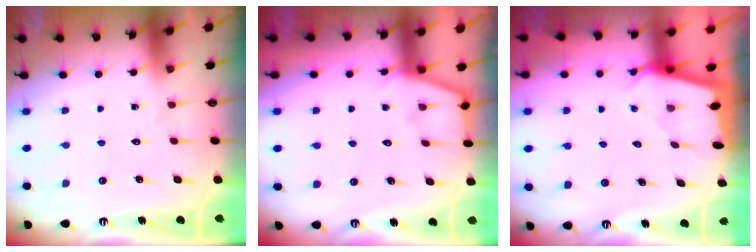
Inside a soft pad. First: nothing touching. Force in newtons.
{"total": 3.8, "press": 3.8, "slide": 0.5}
{"total": 2.2, "press": 2.2, "slide": 0.3}